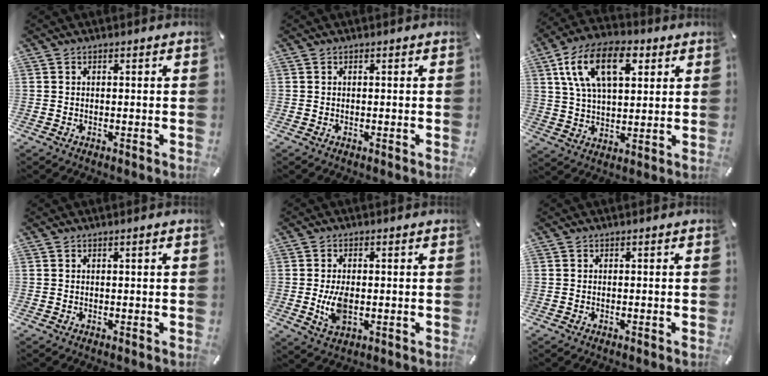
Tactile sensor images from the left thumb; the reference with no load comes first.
{"total": 0.0}
{"total": 16.0, "force": [6.6, 8.8, 11.5], "torque": [-0.229, -0.001, 0.116]}
{"total": 0.8, "force": [0.3, 0.0, 0.8], "torque": [-0.012, 0.000, 0.004]}
{"total": 6.3, "force": [-0.3, 3.5, 5.2], "torque": [-0.112, -0.007, -0.009]}
{"total": 0.0}